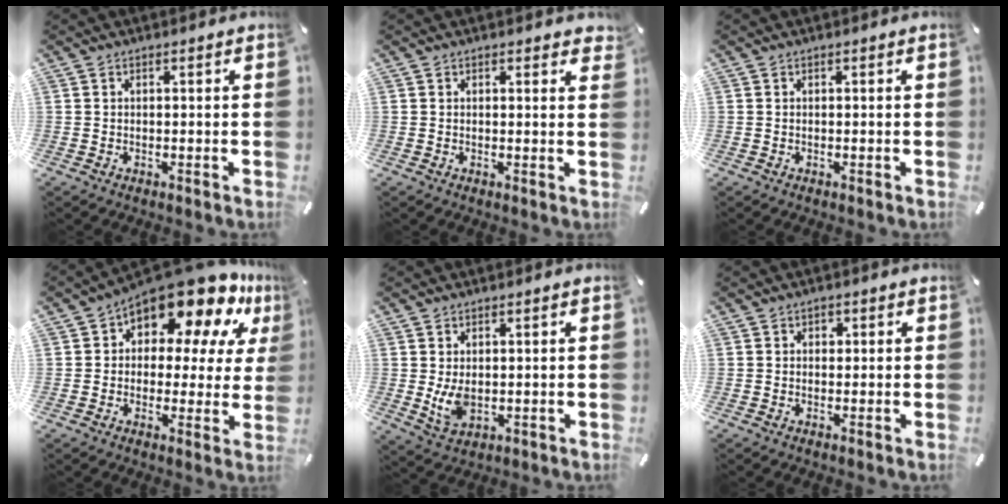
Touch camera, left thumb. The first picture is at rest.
{"total": 1.1, "force": [0.8, 0.5, 0.4], "torque": [-0.003, -0.002, 0.014]}
{"total": 0.0}
{"total": 16.3, "force": [11.6, 7.1, 9.0], "torque": [-0.144, -0.097, 0.198]}
{"total": 5.4, "force": [0.5, 3.5, 4.0], "torque": [-0.093, -0.007, 0.006]}
{"total": 1.3, "force": [0.2, 1.2, 0.4], "torque": [-0.003, 0.003, 0.001]}